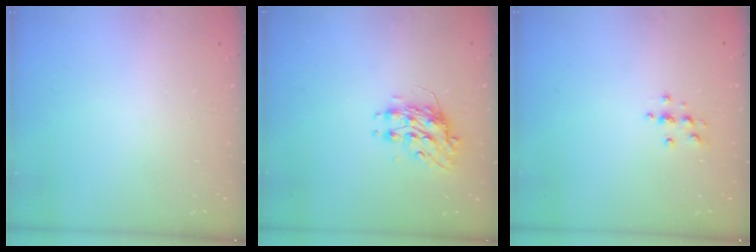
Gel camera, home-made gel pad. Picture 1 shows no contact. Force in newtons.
{"total": 8.3, "press": 8.2, "slide": 0.6}
{"total": 3.2, "press": 3.2, "slide": 0.5}